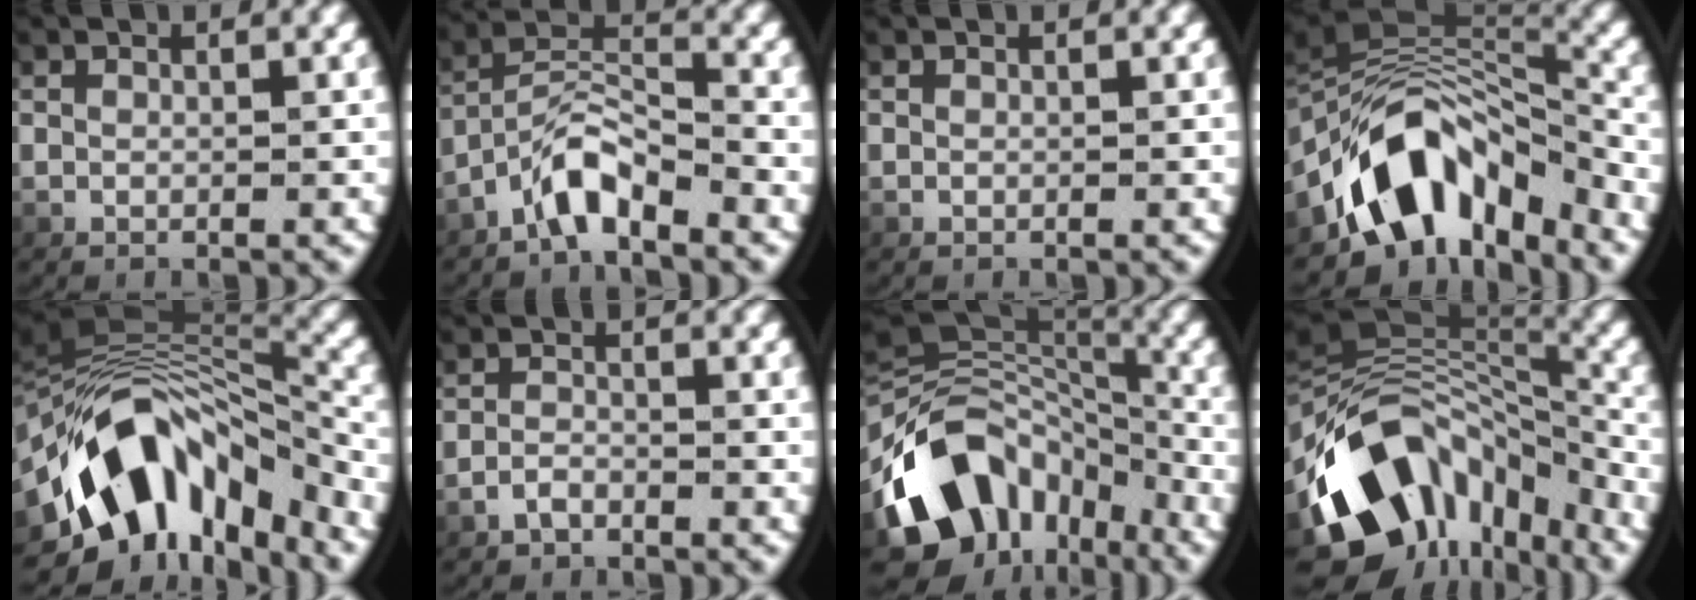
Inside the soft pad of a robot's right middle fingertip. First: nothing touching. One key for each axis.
{"total": 3.7, "fx": -2.7, "fy": 1.1, "fz": 2.2, "tx": -0.044, "ty": 0.003, "tz": -0.048}
{"total": 0.0}
{"total": 10.5, "fx": -3.5, "fy": 6.4, "fz": 7.5, "tx": -0.153, "ty": -0.023, "tz": -0.046}
{"total": 12.7, "fx": -3.8, "fy": 7.8, "fz": 9.3, "tx": -0.185, "ty": -0.016, "tz": -0.050}
{"total": 1.4, "fx": -1.4, "fy": 0.3, "fz": 0.1, "tx": -0.010, "ty": -0.005, "tz": -0.022}
{"total": 13.2, "fx": -3.3, "fy": 9.1, "fz": 9.0, "tx": -0.179, "ty": -0.028, "tz": -0.040}
{"total": 13.9, "fx": -3.7, "fy": 9.0, "fz": 9.9, "tx": -0.186, "ty": -0.031, "tz": -0.042}